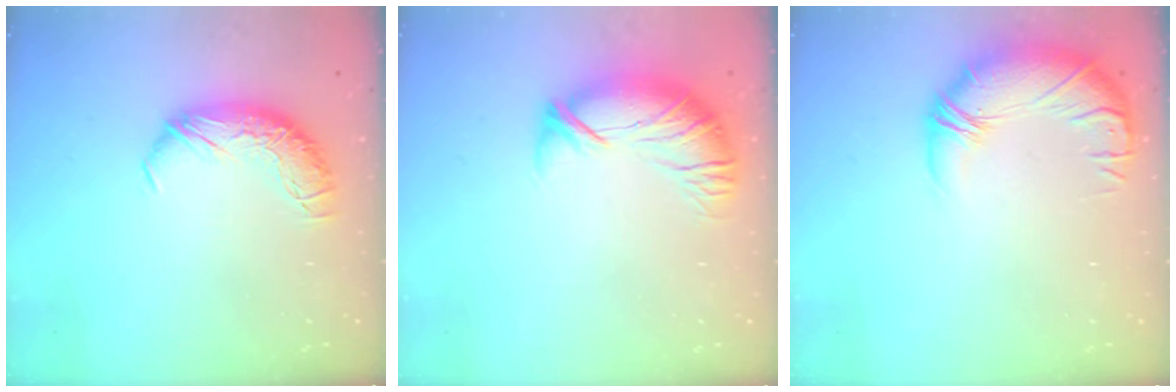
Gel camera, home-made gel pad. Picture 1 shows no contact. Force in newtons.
{"total": 2.9, "press": 1.0, "slide": 2.7}
{"total": 3.3, "press": 0.7, "slide": 3.2}